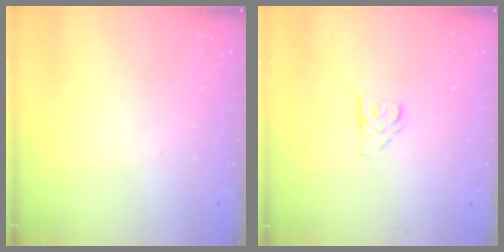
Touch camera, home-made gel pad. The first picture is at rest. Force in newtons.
{"total": 2.9, "press": 2.9, "slide": 0.3}